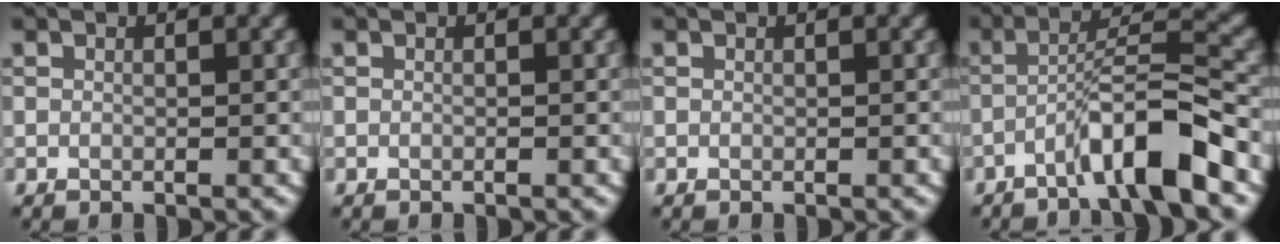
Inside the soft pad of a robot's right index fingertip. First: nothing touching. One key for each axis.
{"total": 0.0}
{"total": 0.0}
{"total": 6.7, "fx": -3.8, "fy": 0.7, "fz": 5.4, "tx": -0.087, "ty": 0.021, "tz": -0.072}